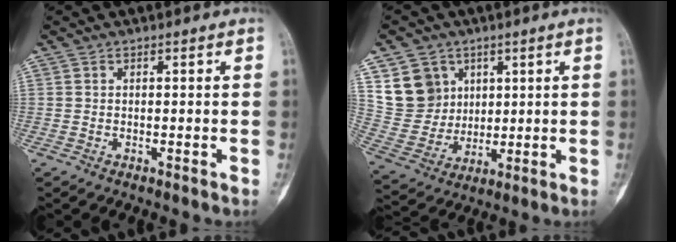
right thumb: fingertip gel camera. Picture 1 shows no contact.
{"total": 11.3, "force": [4.9, 9.6, 3.4], "torque": [-0.038, -0.021, 0.109]}